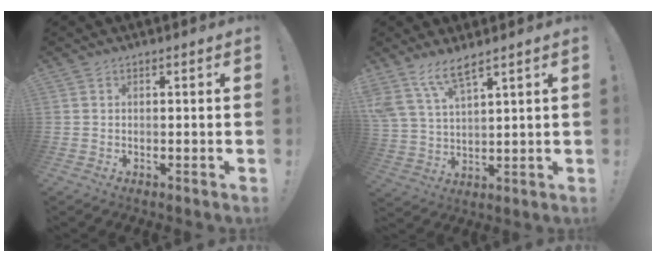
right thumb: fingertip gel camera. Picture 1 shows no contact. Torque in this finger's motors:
{"motor_torque": [1.00, 2.64, 1.18, 0.94, 0.56]}